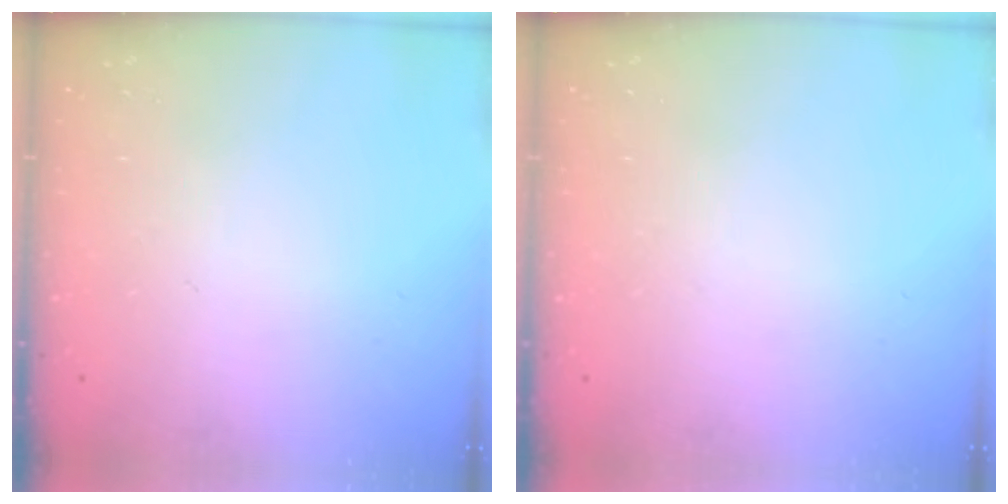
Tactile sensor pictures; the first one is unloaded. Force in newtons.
{"total": 0.0}